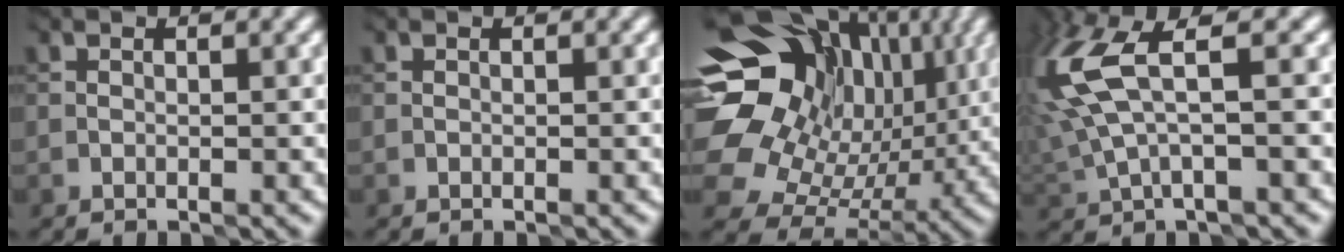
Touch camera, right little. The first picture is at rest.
{"total": 0.0}
{"total": 18.9, "force": [5.3, 15.7, 9.1], "torque": [-0.189, 0.043, 0.098]}
{"total": 7.8, "force": [2.9, 2.8, 6.7], "torque": [-0.175, 0.010, 0.056]}